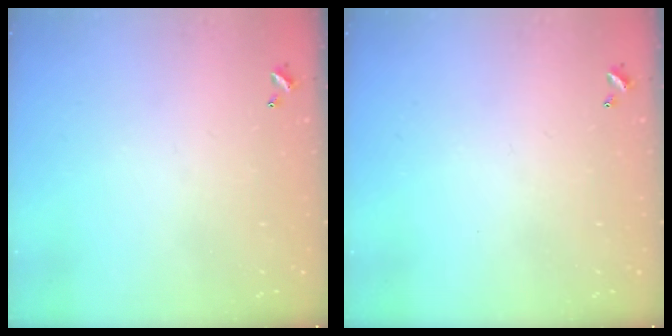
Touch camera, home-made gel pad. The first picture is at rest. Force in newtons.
{"total": 0.0}